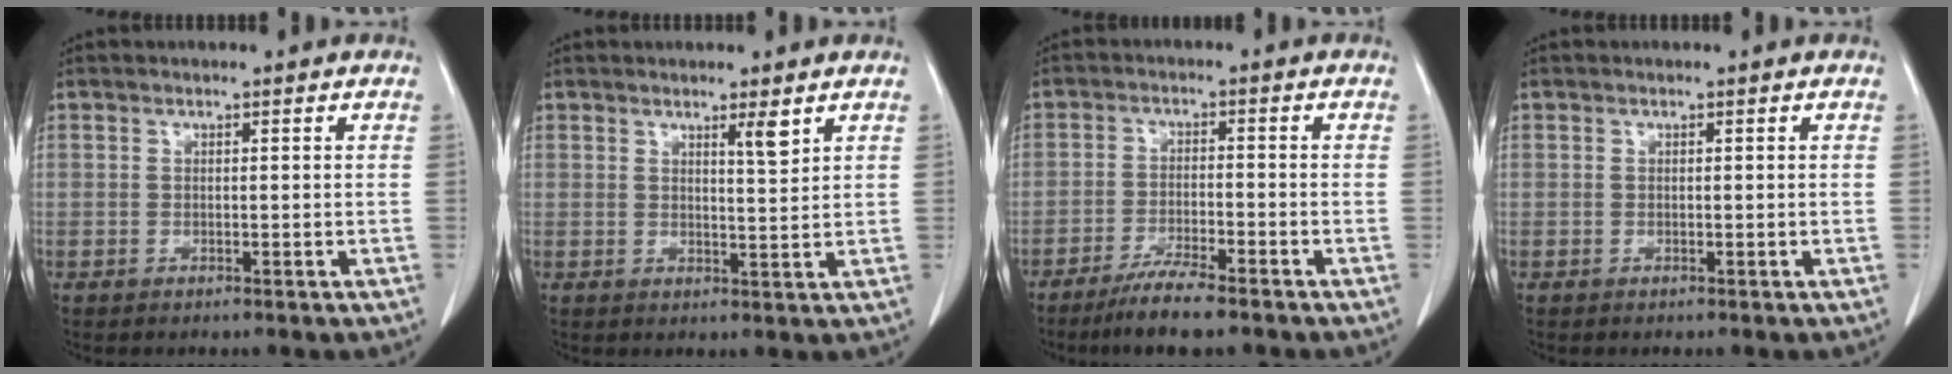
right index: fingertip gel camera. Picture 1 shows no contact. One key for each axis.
{"total": 2.7, "fx": 1.8, "fy": 0.1, "fz": 2.1, "tx": -0.036, "ty": -0.006, "tz": 0.029}
{"total": 6.7, "fx": -5.2, "fy": 0.4, "fz": 4.2, "tx": -0.076, "ty": -0.016, "tz": -0.091}
{"total": 0.0}